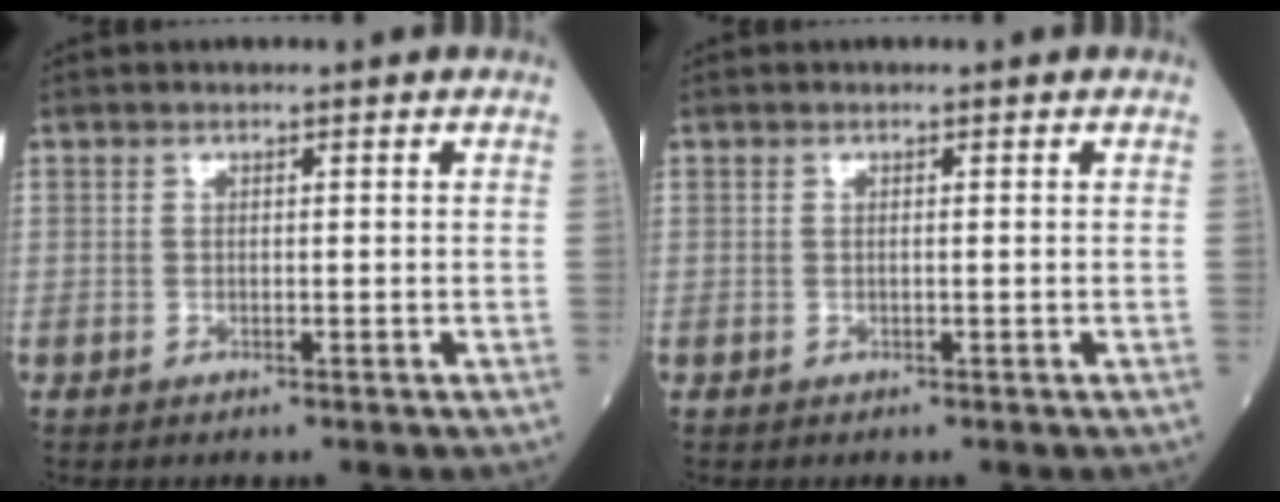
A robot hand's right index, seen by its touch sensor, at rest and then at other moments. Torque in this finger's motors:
{"motor_torque": [0.00, -0.06, -0.02, 0.01]}